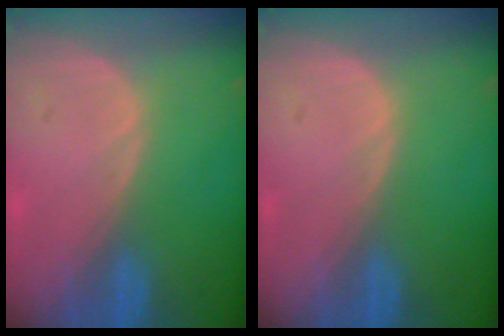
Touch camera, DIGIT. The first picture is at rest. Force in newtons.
{"total": 0.0}